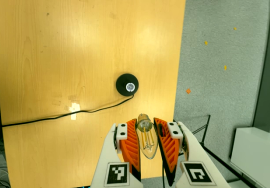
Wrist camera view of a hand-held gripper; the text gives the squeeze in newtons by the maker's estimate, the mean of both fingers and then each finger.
{"total": 24.0, "left": 25.0, "right": 22.9}